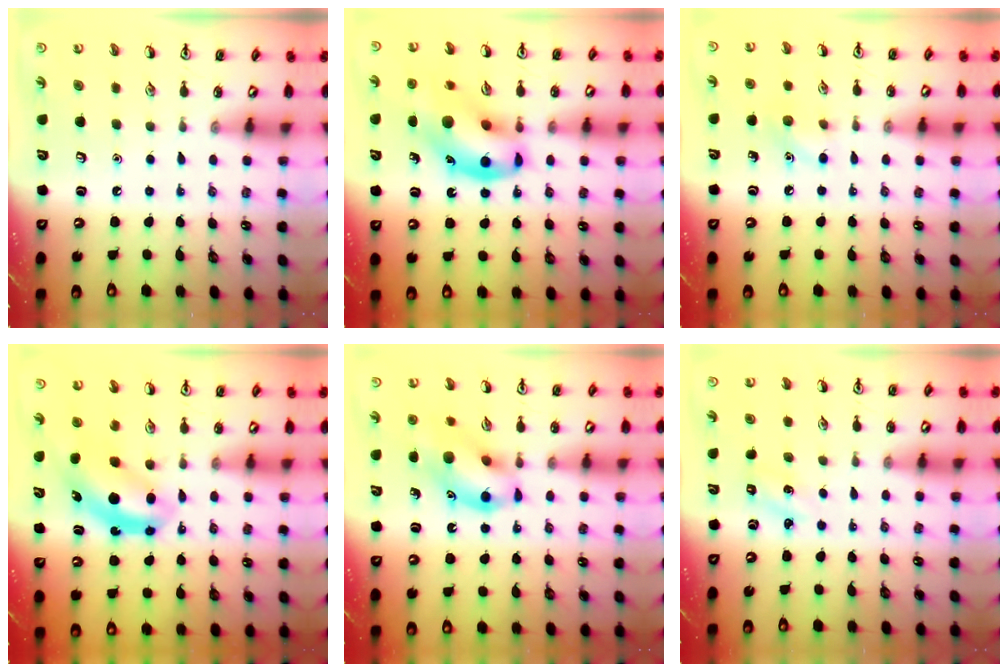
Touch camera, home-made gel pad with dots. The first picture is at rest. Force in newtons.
{"total": 15.5, "press": 15.2, "slide": 2.9}
{"total": 6.4, "press": 6.2, "slide": 1.7}
{"total": 5.3, "press": 5.2, "slide": 1.2}
{"total": 12.6, "press": 12.5, "slide": 1.5}
{"total": 1.4, "press": 1.3, "slide": 0.6}